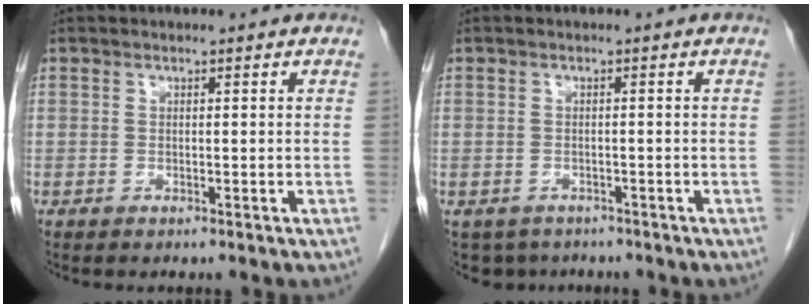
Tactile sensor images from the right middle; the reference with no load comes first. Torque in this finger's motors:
{"motor_torque": [0.04, -0.03, -0.11, -0.01]}